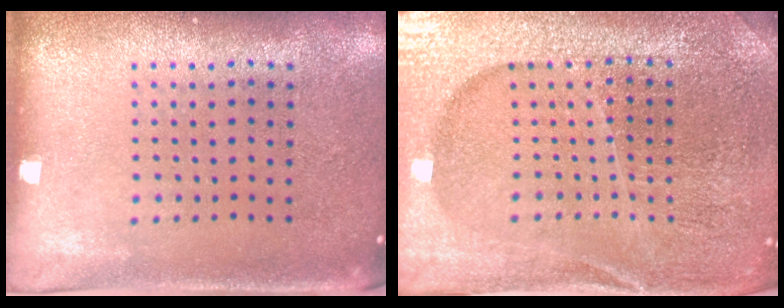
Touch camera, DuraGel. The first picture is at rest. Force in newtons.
{"total": 5.2, "press": 4.7, "slide": 2.1}